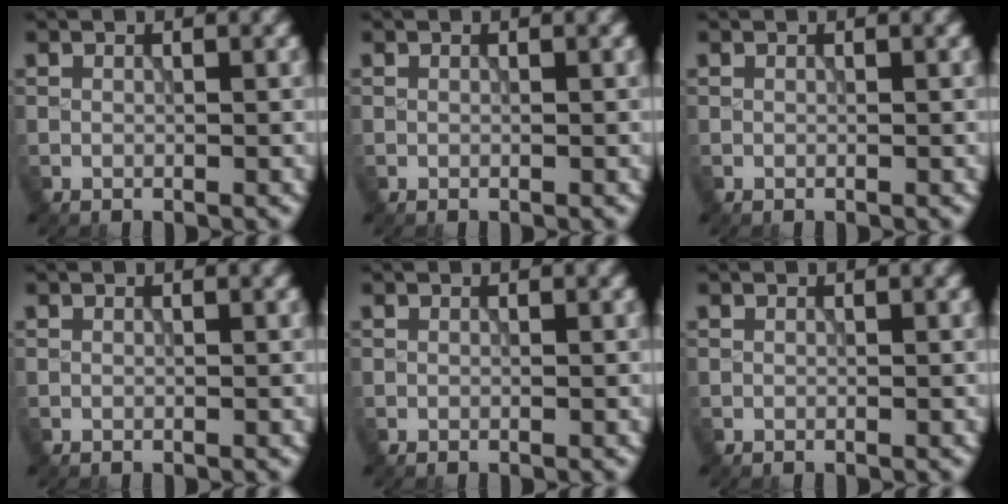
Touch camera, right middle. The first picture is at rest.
{"total": 0.0}
{"total": 0.0}
{"total": 0.0}
{"total": 0.0}
{"total": 0.0}